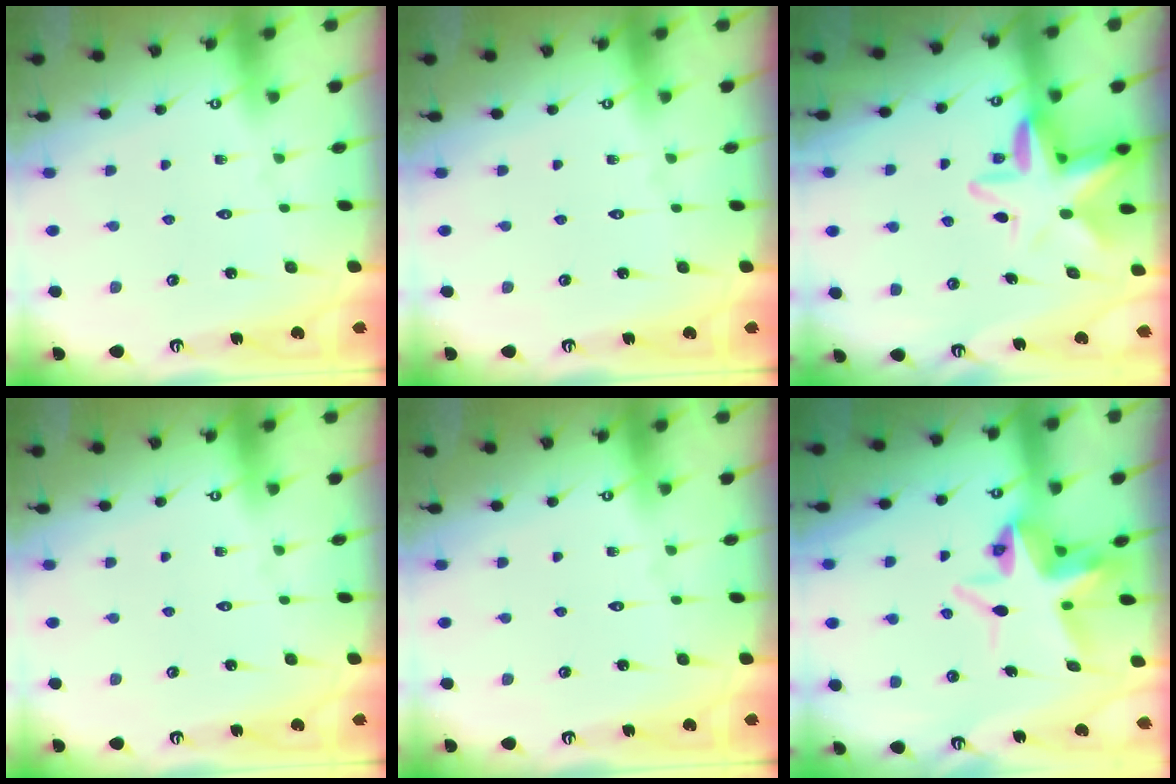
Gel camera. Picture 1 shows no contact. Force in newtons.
{"total": 0.0}
{"total": 7.8, "press": 7.7, "slide": 1.3}
{"total": 0.0}
{"total": 0.0}
{"total": 8.0, "press": 7.8, "slide": 1.8}